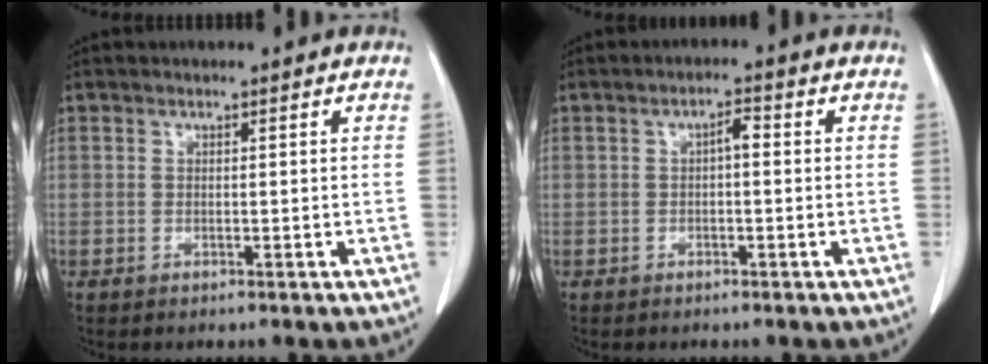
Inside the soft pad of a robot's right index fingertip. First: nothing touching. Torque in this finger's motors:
{"motor_torque": [0.31, 0.00, 0.03, 0.01]}